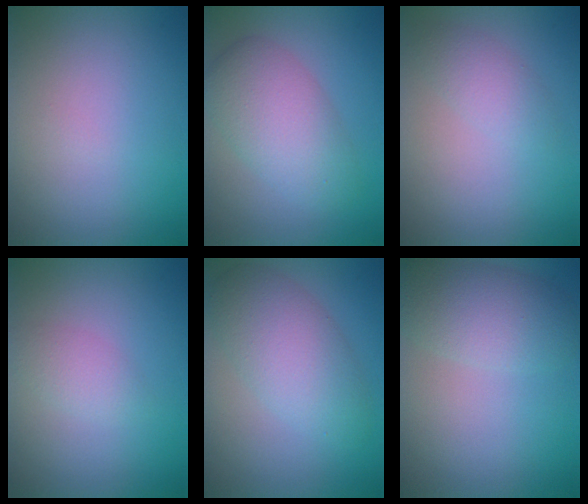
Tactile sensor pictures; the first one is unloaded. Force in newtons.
{"total": 5.2, "press": 5.2, "slide": 0.1}
{"total": 1.8, "press": 1.8, "slide": 0.1}
{"total": 1.6, "press": 1.6, "slide": 0.1}
{"total": 5.1, "press": 5.1, "slide": 0.3}
{"total": 4.4, "press": 4.4, "slide": 0.1}